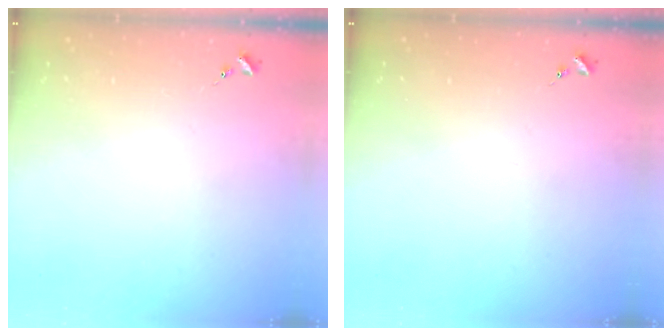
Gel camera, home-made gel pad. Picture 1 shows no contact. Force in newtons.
{"total": 0.0}